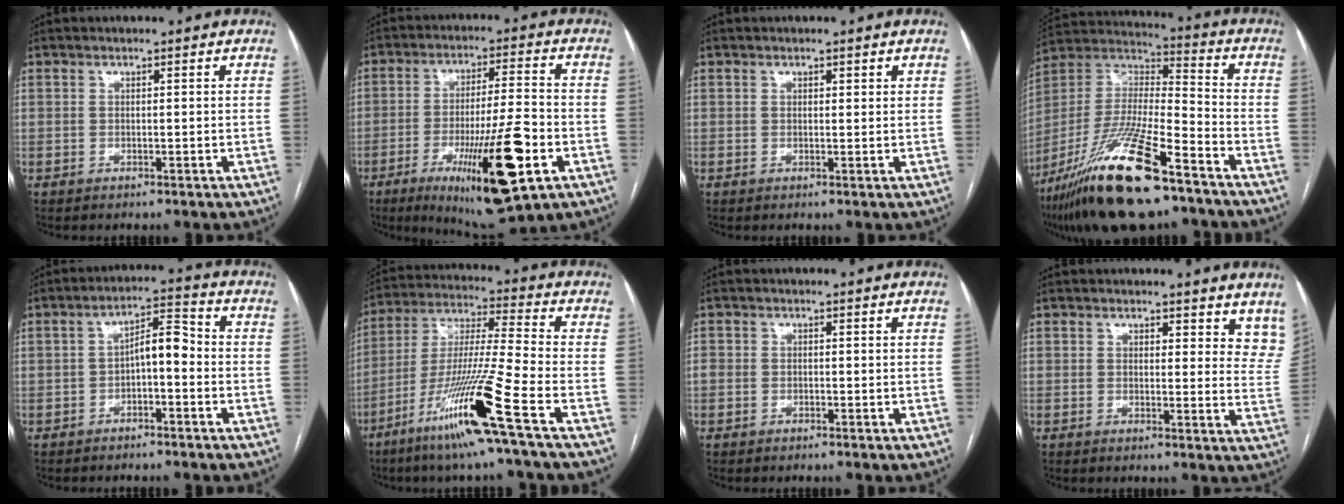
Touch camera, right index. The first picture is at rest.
{"total": 17.4, "force": [-6.9, 2.6, 15.7], "torque": [-0.247, -0.017, -0.099]}
{"total": 1.0, "force": [0.7, 0.5, 0.5], "torque": [-0.003, 0.001, 0.008]}
{"total": 22.9, "force": [-14.8, 4.4, 16.9], "torque": [-0.345, -0.033, -0.269]}
{"total": 5.3, "force": [-1.1, 1.8, 4.8], "torque": [-0.079, 0.029, -0.020]}
{"total": 16.8, "force": [-8.6, -2.0, 14.3], "torque": [-0.295, -0.036, -0.164]}
{"total": 1.6, "force": [-0.2, 1.5, 0.6], "torque": [-0.011, 0.011, -0.001]}
{"total": 8.9, "force": [7.6, 3.6, 2.8], "torque": [0.010, -0.025, 0.066]}